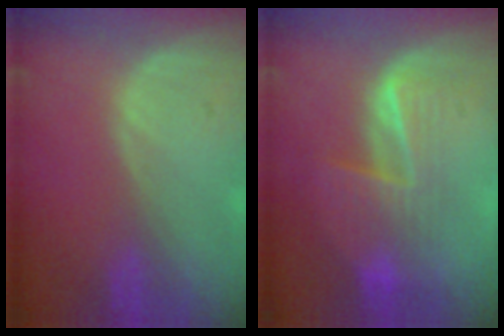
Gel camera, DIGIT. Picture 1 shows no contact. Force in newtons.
{"total": 6.8, "press": 6.4, "slide": 2.3}